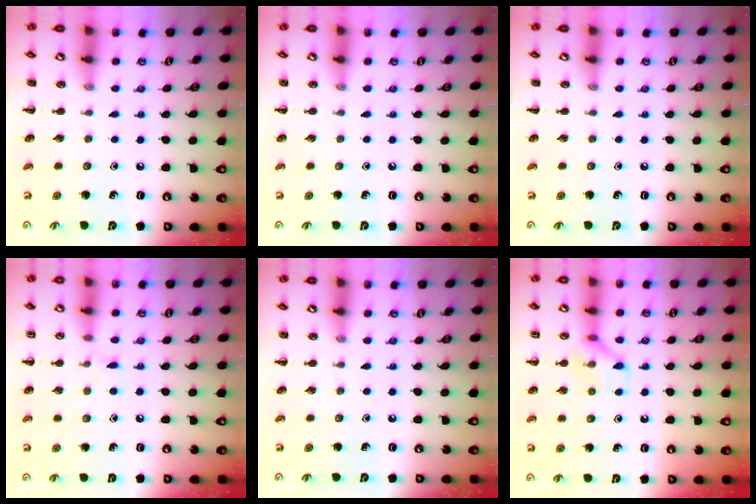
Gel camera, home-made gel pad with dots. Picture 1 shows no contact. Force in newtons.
{"total": 0.0}
{"total": 0.0}
{"total": 3.8, "press": 3.5, "slide": 1.4}
{"total": 0.0}
{"total": 8.7, "press": 8.7, "slide": 0.6}